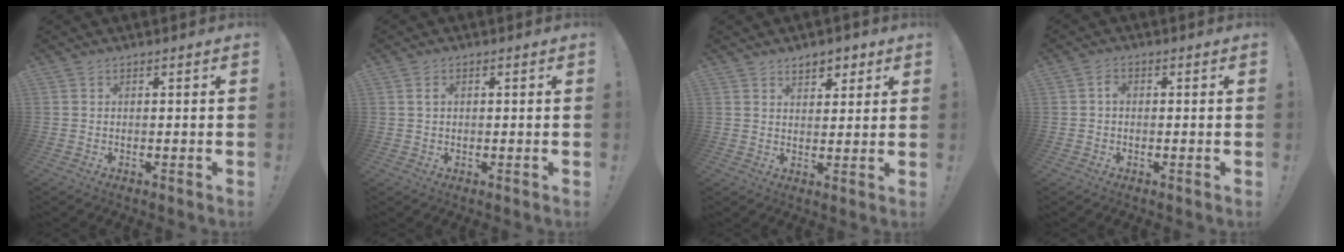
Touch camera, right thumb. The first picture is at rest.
{"total": 1.8, "force": [0.4, 1.2, 1.2], "torque": [-0.034, 0.008, 0.008]}
{"total": 5.2, "force": [3.6, 3.2, 2.0], "torque": [-0.015, -0.018, 0.062]}
{"total": 1.5, "force": [-0.4, 1.1, 0.9], "torque": [-0.010, 0.003, -0.010]}